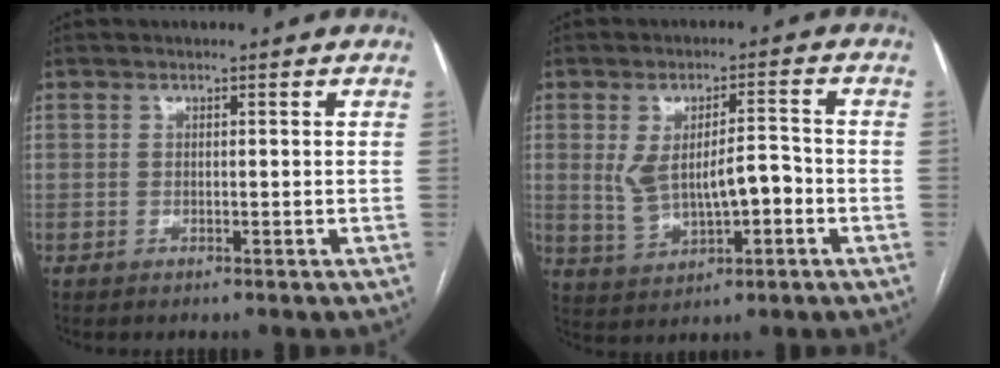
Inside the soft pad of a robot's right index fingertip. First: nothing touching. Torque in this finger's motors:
{"motor_torque": [0.33, -0.09, 0.46, 0.11]}